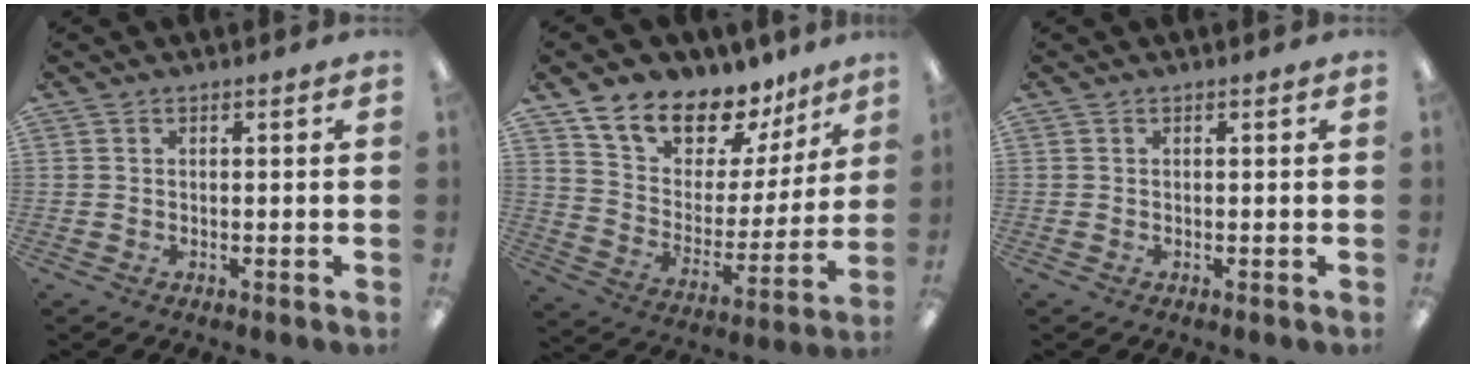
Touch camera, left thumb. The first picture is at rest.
{"total": 14.3, "force": [12.1, 6.8, 3.4], "torque": [-0.068, -0.100, 0.218]}
{"total": 0.0}